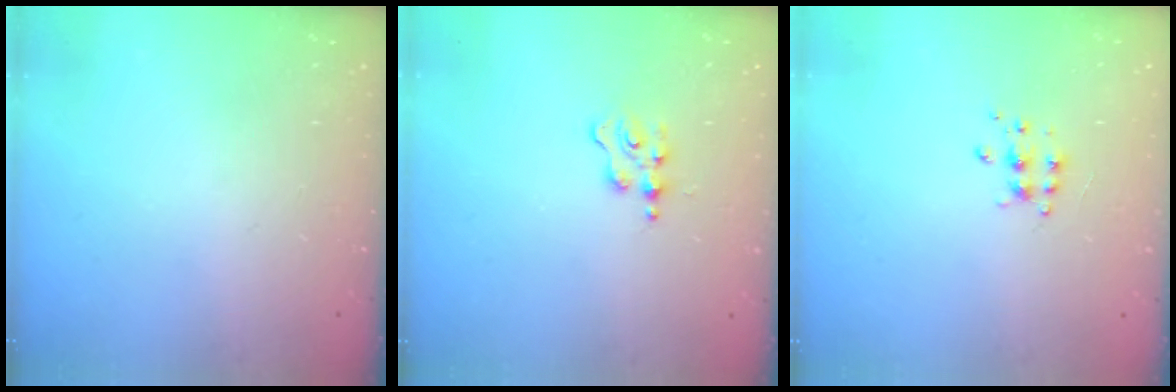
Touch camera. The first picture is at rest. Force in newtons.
{"total": 2.5, "press": 2.5, "slide": 0.3}
{"total": 5.7, "press": 5.7, "slide": 0.5}